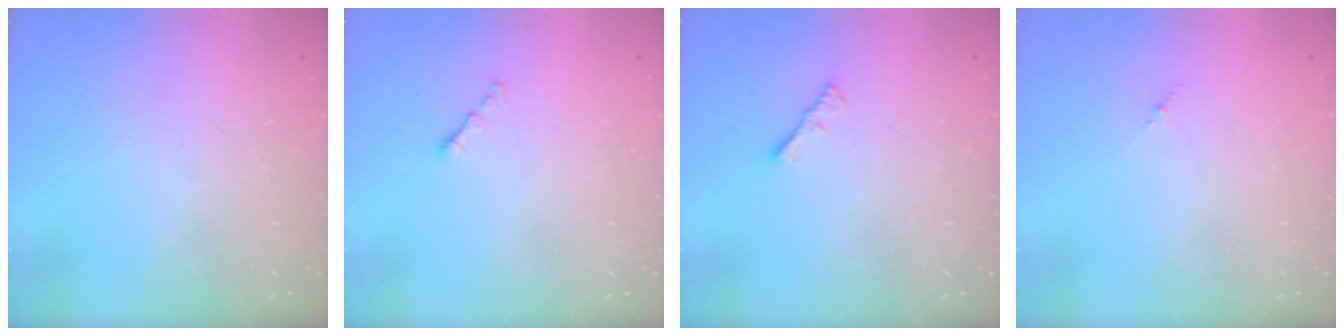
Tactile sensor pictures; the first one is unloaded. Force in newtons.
{"total": 0.8, "press": 0.6, "slide": 0.4}
{"total": 1.1, "press": 1.1, "slide": 0.4}
{"total": 1.8, "press": 1.7, "slide": 0.6}